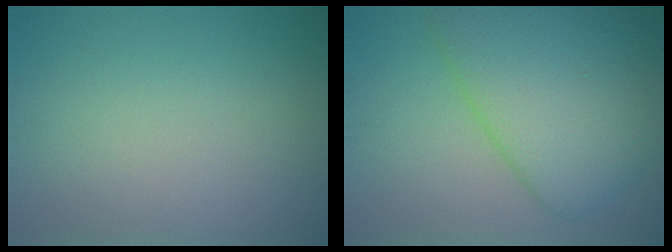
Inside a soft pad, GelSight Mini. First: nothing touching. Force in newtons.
{"total": 8.6, "press": 8.6, "slide": 0.4}